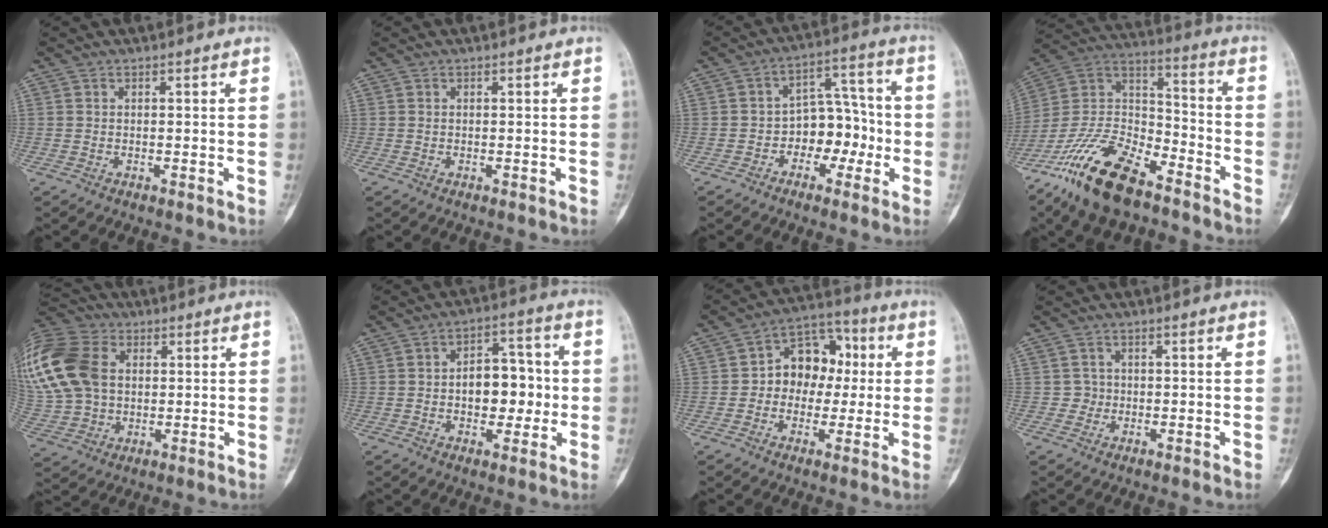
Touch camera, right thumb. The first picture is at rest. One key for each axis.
{"total": 0.0}
{"total": 9.5, "fx": -2.6, "fy": 6.7, "fz": 6.1, "tx": -0.048, "ty": 0.048, "tz": -0.049}
{"total": 21.1, "fx": -14.3, "fy": 8.7, "fz": 12.8, "tx": -0.259, "ty": 0.067, "tz": -0.269}
{"total": 24.5, "fx": 5.7, "fy": 18.0, "fz": 15.6, "tx": -0.377, "ty": 0.040, "tz": 0.116}
{"total": 10.3, "fx": -0.6, "fy": 6.6, "fz": 7.9, "tx": -0.072, "ty": 0.025, "tz": -0.012}
{"total": 11.7, "fx": 0.7, "fy": 9.1, "fz": 7.4, "tx": -0.064, "ty": 0.034, "tz": -0.001}
{"total": 2.5, "fx": -0.6, "fy": 2.4, "fz": 0.0, "tx": 0.019, "ty": 0.011, "tz": -0.018}